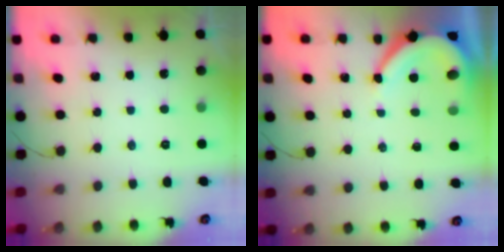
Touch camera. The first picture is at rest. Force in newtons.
{"total": 7.3, "press": 7.3, "slide": 0.4}